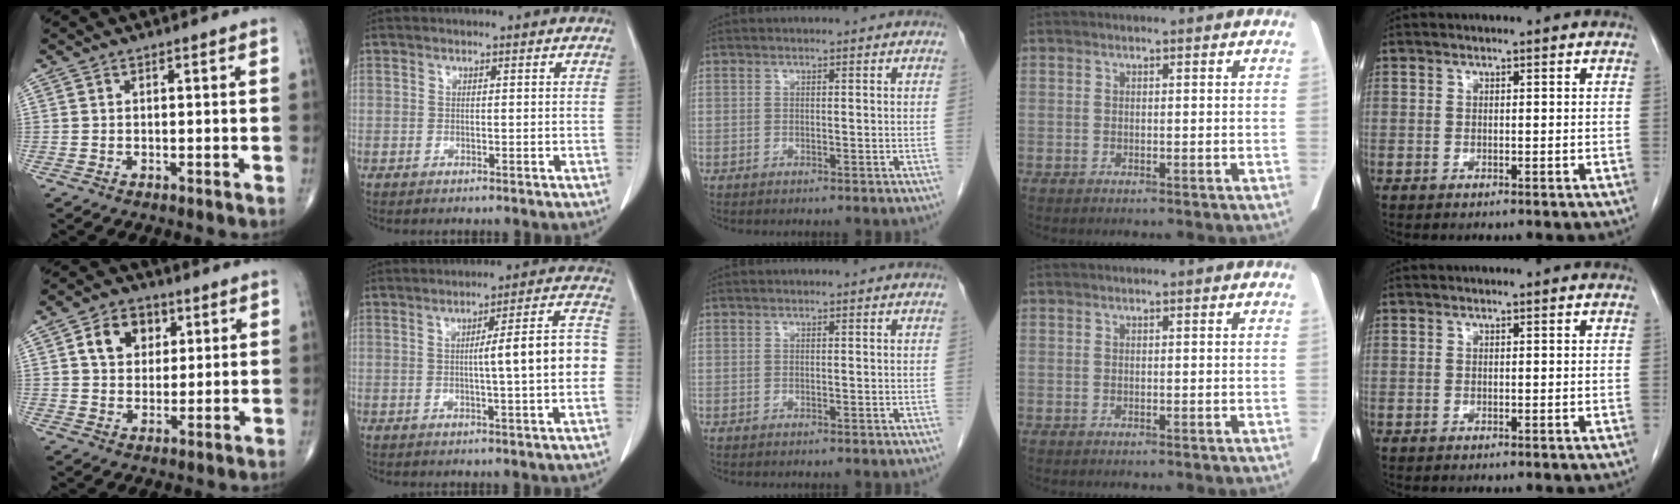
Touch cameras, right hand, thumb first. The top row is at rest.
{"thumb": {"total": 8.4, "force": [3.0, 6.3, 4.6], "torque": [-0.042, -0.005, 0.048]}, "index": {"total": 9.6, "force": [-0.6, 0.2, 9.5], "torque": [-0.124, 0.022, -0.013]}}